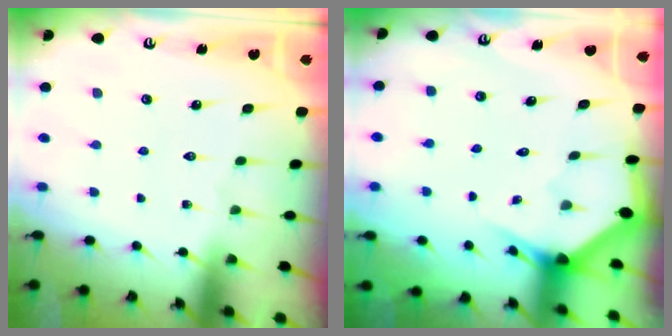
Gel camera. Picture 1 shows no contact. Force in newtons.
{"total": 2.6, "press": 2.6, "slide": 0.2}